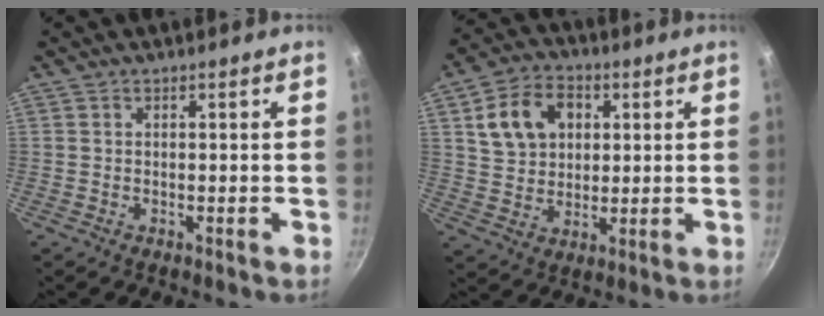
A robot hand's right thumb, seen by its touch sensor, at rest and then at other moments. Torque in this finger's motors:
{"motor_torque": [-0.85, 0.78, -0.15, 0.23, 0.07]}